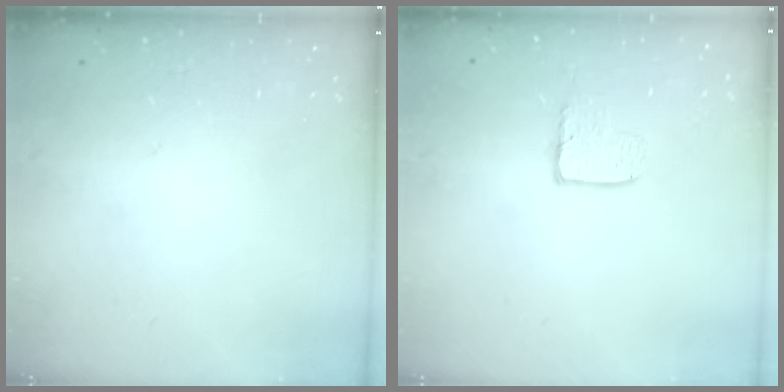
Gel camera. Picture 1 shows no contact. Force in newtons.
{"total": 3.9, "press": 3.9, "slide": 0.4}